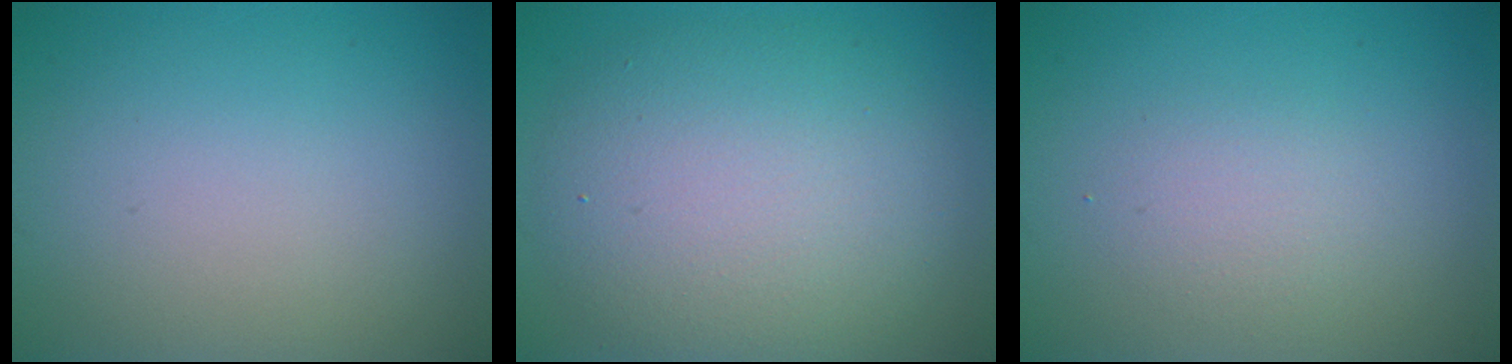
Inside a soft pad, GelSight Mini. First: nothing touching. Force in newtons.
{"total": 8.3, "press": 8.3, "slide": 0.3}
{"total": 1.7, "press": 1.7, "slide": 0.1}